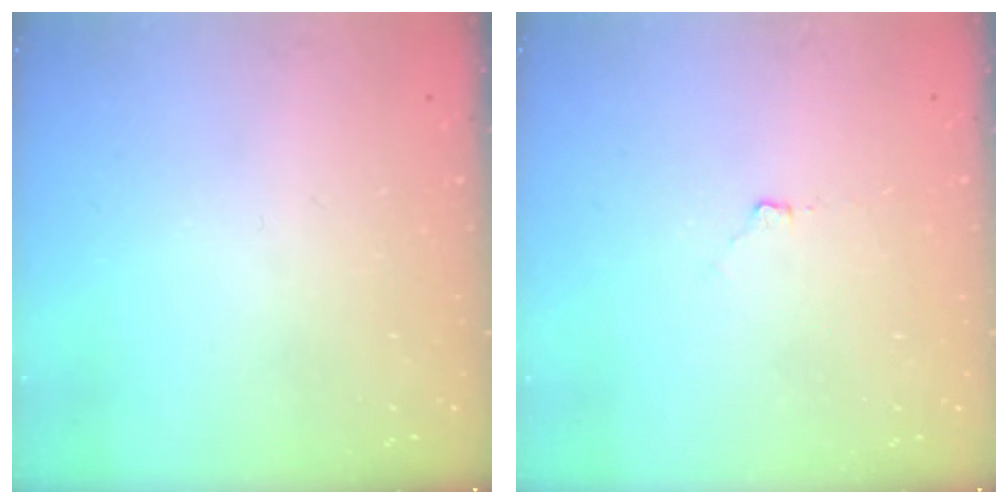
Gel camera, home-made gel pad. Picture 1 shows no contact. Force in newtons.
{"total": 2.9, "press": 2.8, "slide": 0.4}